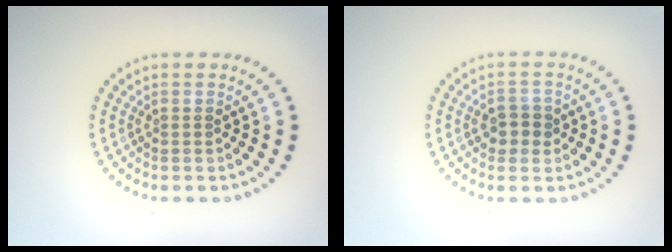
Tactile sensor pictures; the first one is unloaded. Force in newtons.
{"total": 2.2, "press": 2.1, "slide": 0.5}